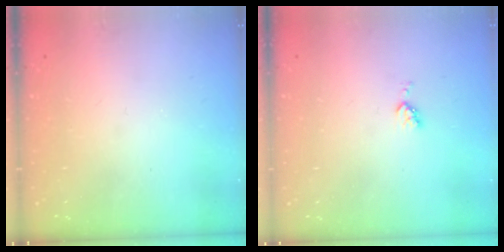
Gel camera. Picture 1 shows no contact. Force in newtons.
{"total": 4.0, "press": 4.0, "slide": 0.5}